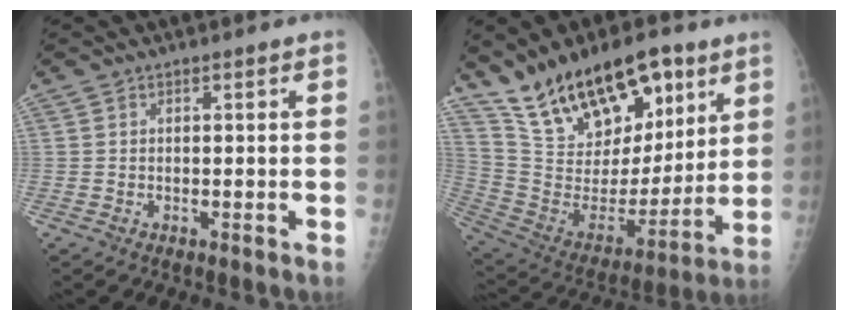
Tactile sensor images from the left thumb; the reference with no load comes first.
{"total": 23.9, "force": [15.2, 11.0, 14.7], "torque": [-0.210, -0.055, 0.277]}